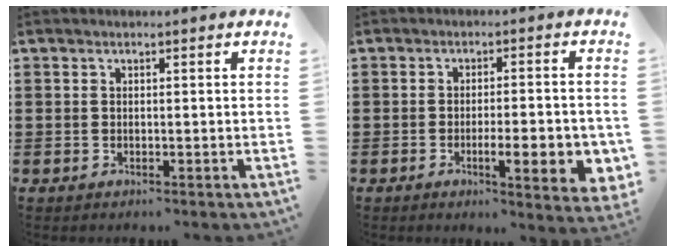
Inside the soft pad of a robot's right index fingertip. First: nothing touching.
{"total": 7.3, "force": [-1.9, 1.7, 6.8], "torque": [-0.092, -0.009, -0.030]}